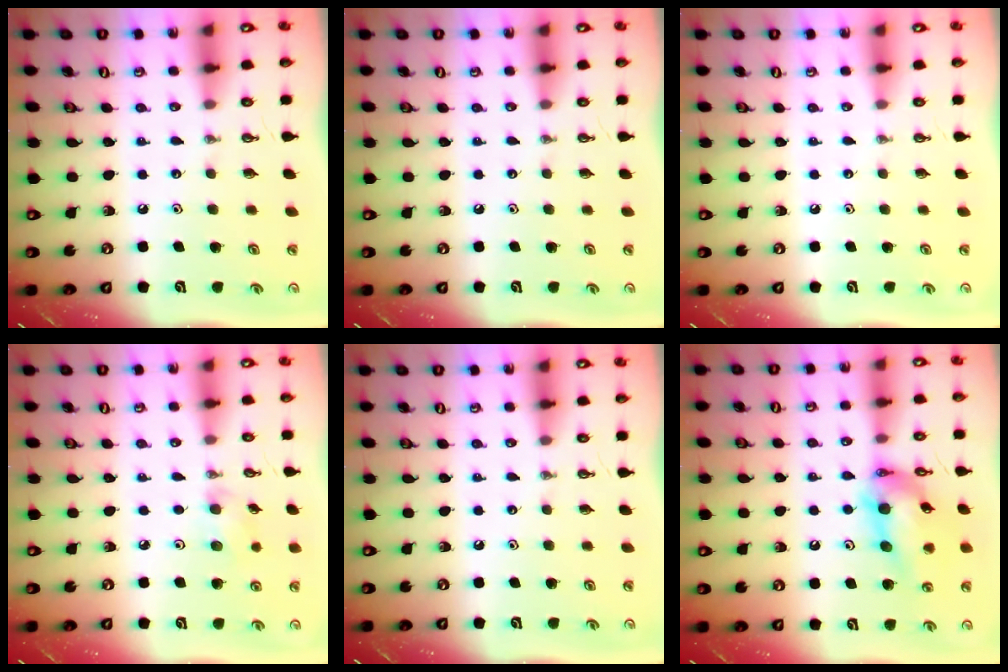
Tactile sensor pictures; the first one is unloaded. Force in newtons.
{"total": 0.0}
{"total": 1.0, "press": 0.0, "slide": 1.0}
{"total": 5.9, "press": 4.2, "slide": 4.1}
{"total": 0.0}
{"total": 15.1, "press": 15.1, "slide": 1.1}